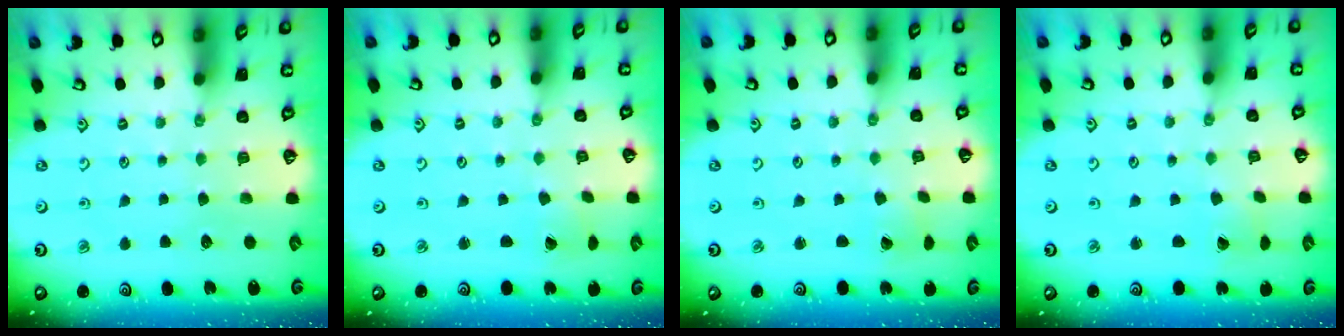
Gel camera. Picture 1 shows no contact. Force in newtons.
{"total": 0.6, "press": 0.6, "slide": 0.1}
{"total": 0.0}
{"total": 1.7, "press": 1.7, "slide": 0.1}